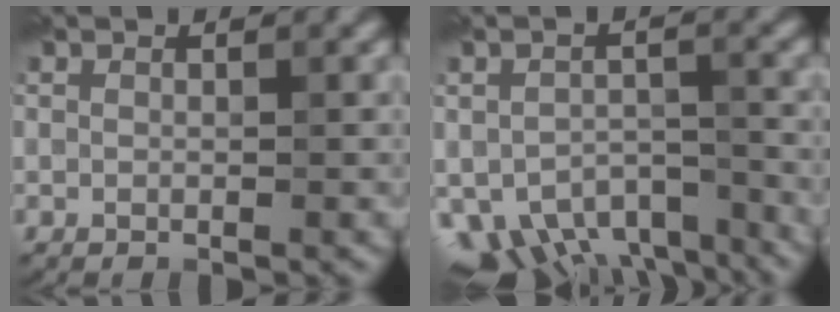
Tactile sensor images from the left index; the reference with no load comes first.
{"total": 7.8, "force": [-5.3, 4.1, 3.9], "torque": [-0.063, -0.028, -0.071]}